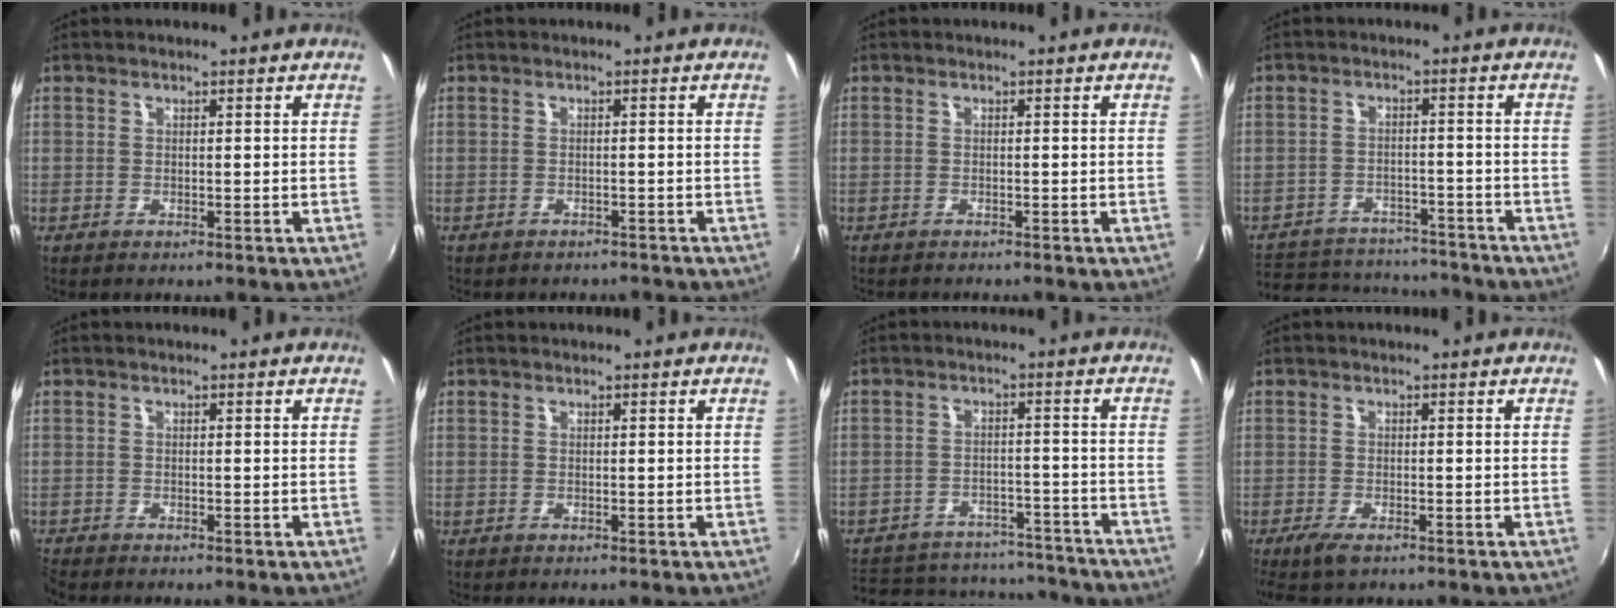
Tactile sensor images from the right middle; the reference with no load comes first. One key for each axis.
{"total": 3.2, "fx": -2.8, "fy": 1.2, "fz": 0.9, "tx": -0.022, "ty": -0.013, "tz": -0.036}
{"total": 0.8, "fx": -0.8, "fy": 0.1, "fz": 0.1, "tx": -0.005, "ty": -0.006, "tz": -0.013}
{"total": 16.1, "fx": -13.1, "fy": 7.6, "fz": 5.4, "tx": -0.138, "ty": 0.023, "tz": -0.169}
{"total": 1.7, "fx": -1.7, "fy": 0.2, "fz": 0.3, "tx": -0.011, "ty": -0.011, "tz": -0.035}
{"total": 0.0}
{"total": 20.3, "fx": -16.8, "fy": 9.0, "fz": 7.0, "tx": -0.160, "ty": 0.036, "tz": -0.200}
{"total": 3.7, "fx": -2.6, "fy": 1.2, "fz": 2.4, "tx": -0.059, "ty": -0.013, "tz": -0.049}